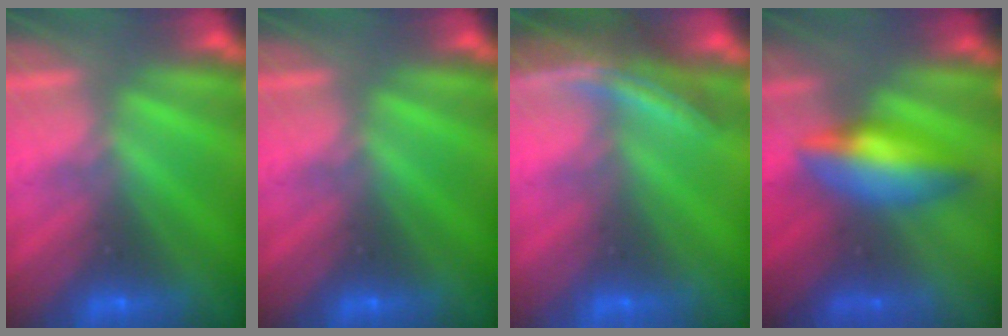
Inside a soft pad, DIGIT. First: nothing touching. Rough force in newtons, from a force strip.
{"total": 0.0}
{"total": 3.7}
{"total": 8.1}